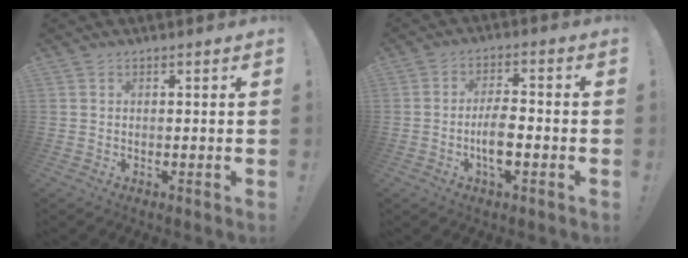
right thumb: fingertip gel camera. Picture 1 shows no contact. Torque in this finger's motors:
{"motor_torque": [1.73, 1.32, 0.60, -0.55, 0.37]}